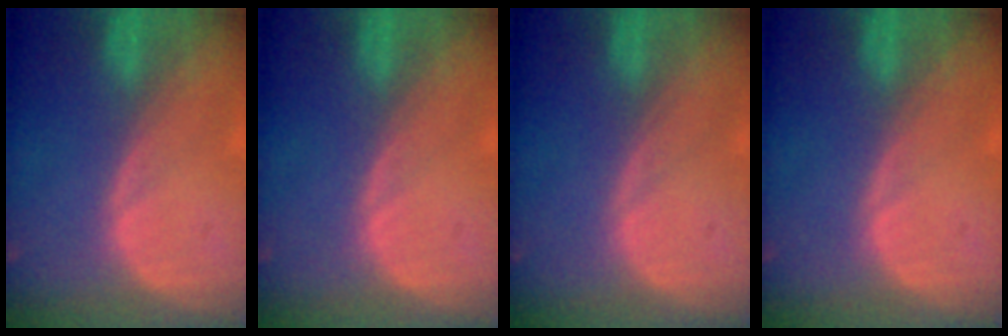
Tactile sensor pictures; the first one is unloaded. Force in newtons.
{"total": 0.0}
{"total": 0.0}
{"total": 0.0}